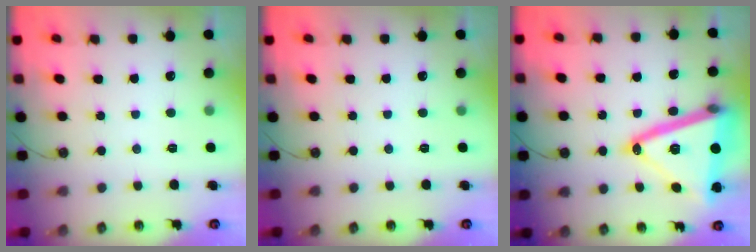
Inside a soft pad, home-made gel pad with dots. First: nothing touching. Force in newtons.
{"total": 0.0}
{"total": 26.8, "press": 26.5, "slide": 3.9}